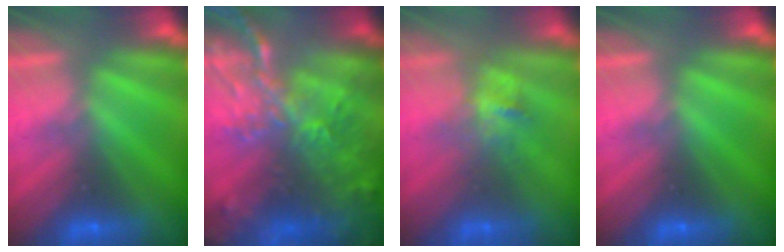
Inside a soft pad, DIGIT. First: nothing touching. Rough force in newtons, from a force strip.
{"total": 9.4}
{"total": 2.8}
{"total": 0.0}